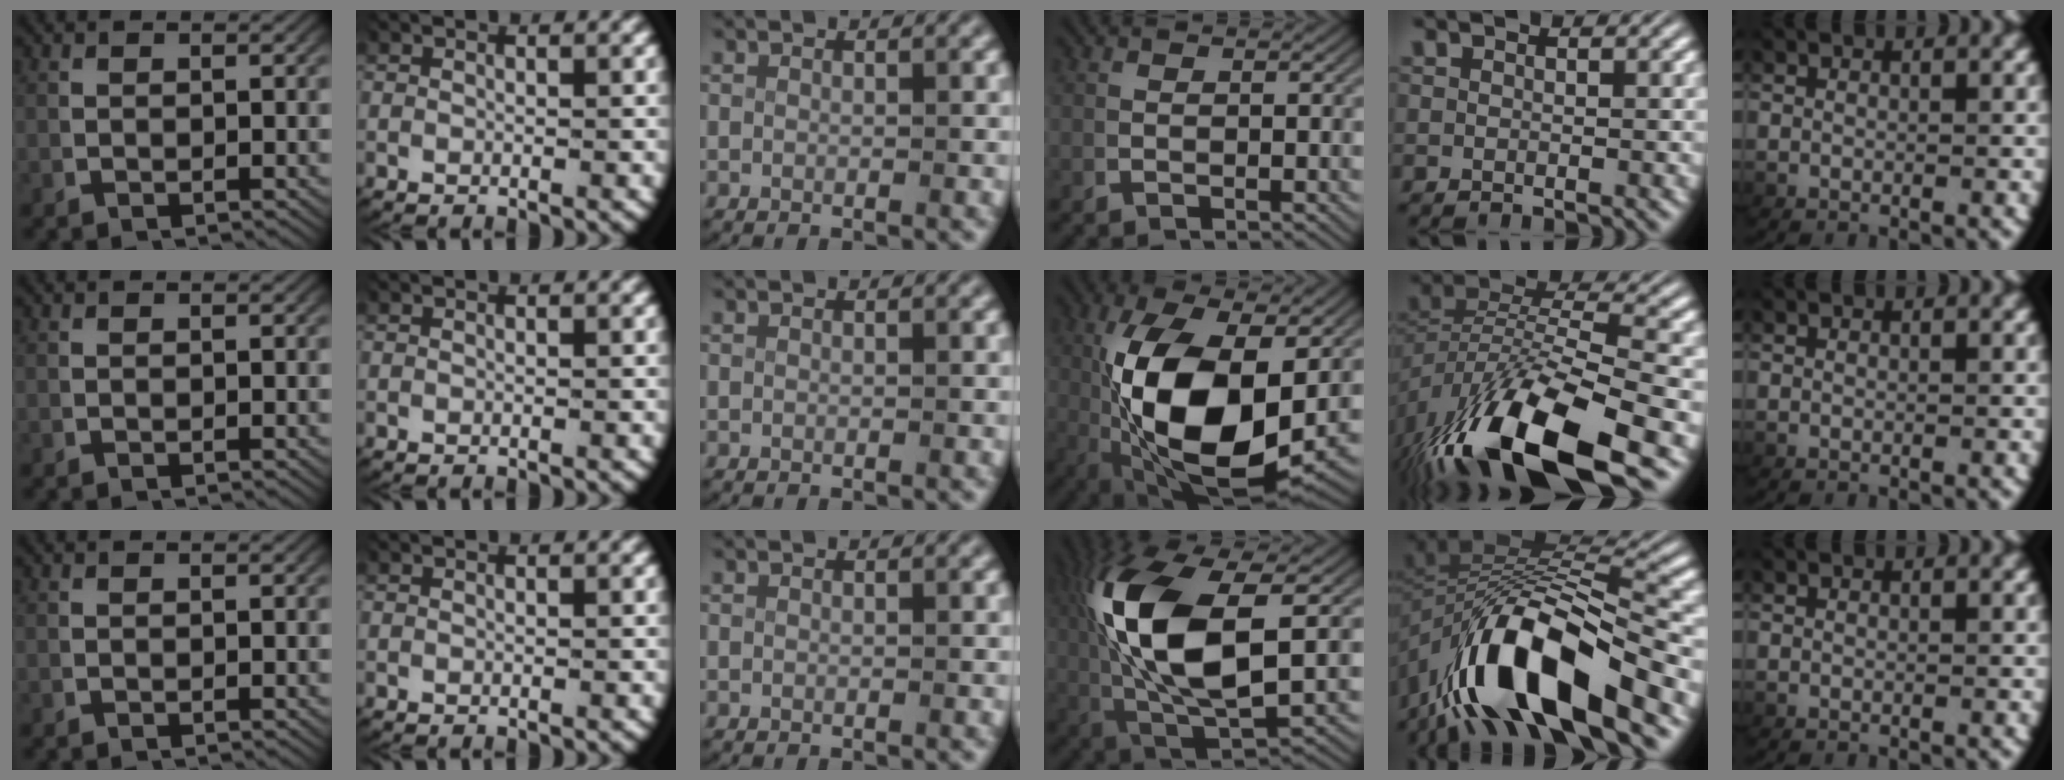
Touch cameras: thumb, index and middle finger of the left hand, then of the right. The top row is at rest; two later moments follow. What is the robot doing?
{"motion": "lift_and_place", "object": "scissors"}